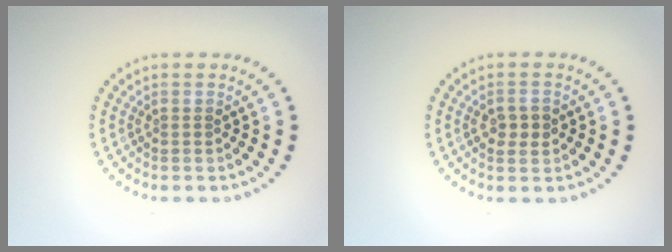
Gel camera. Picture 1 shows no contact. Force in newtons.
{"total": 2.0, "press": 2.0, "slide": 0.0}